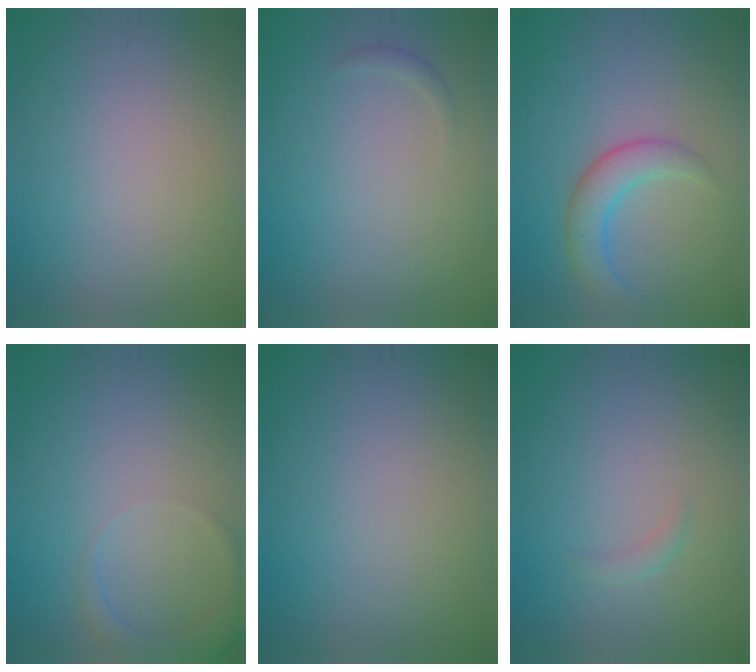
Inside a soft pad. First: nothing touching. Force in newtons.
{"total": 0.6, "press": 0.6, "slide": 0.0}
{"total": 3.4, "press": 3.4, "slide": 0.0}
{"total": 2.6, "press": 2.6, "slide": 0.2}
{"total": 0.0}
{"total": 0.8, "press": 0.8, "slide": 0.0}